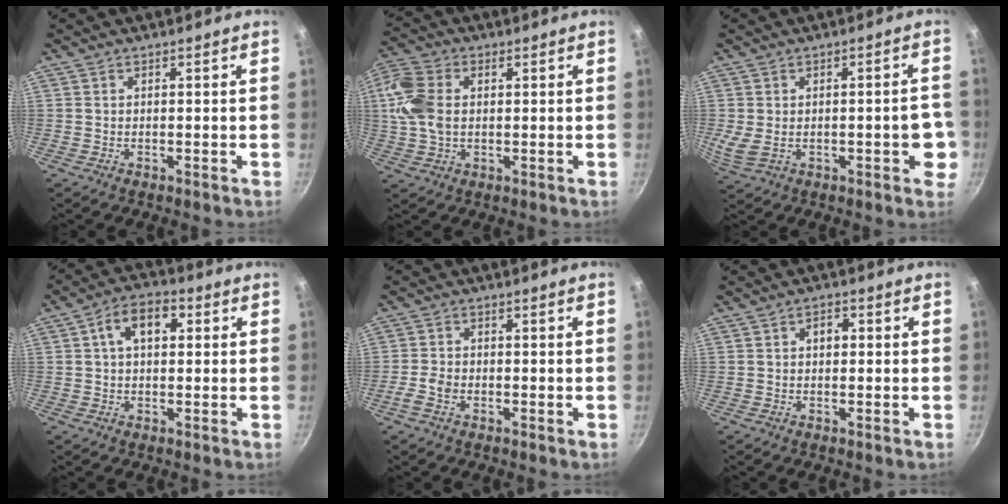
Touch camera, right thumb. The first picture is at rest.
{"total": 12.8, "force": [1.7, 8.9, 9.1], "torque": [-0.199, 0.017, 0.023]}
{"total": 9.4, "force": [-1.2, 4.2, 8.4], "torque": [-0.114, -0.001, -0.013]}
{"total": 8.3, "force": [2.0, 5.2, 6.2], "torque": [-0.079, 0.019, 0.022]}
{"total": 3.3, "force": [-1.4, 2.2, 2.0], "torque": [-0.041, 0.016, -0.032]}
{"total": 2.7, "force": [0.4, 1.9, 1.9], "torque": [-0.021, 0.009, 0.004]}